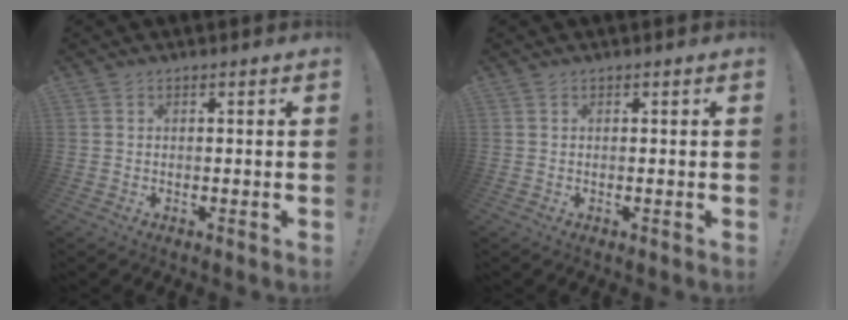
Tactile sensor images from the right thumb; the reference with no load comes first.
{"total": 0.0}